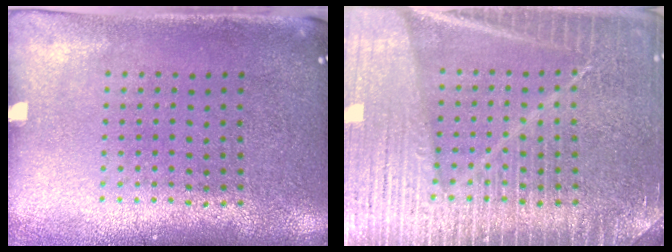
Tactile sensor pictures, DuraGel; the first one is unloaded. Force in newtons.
{"total": 6.8, "press": 6.7, "slide": 1.0}